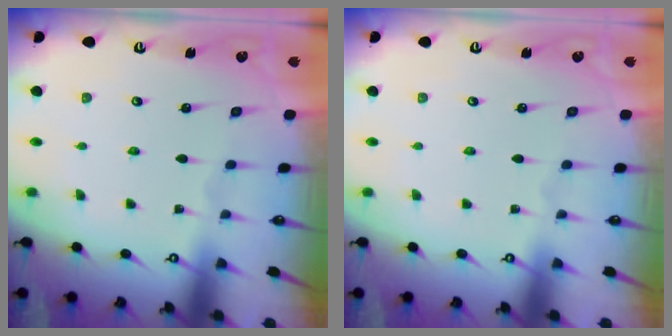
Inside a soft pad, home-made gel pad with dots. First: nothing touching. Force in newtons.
{"total": 0.0}